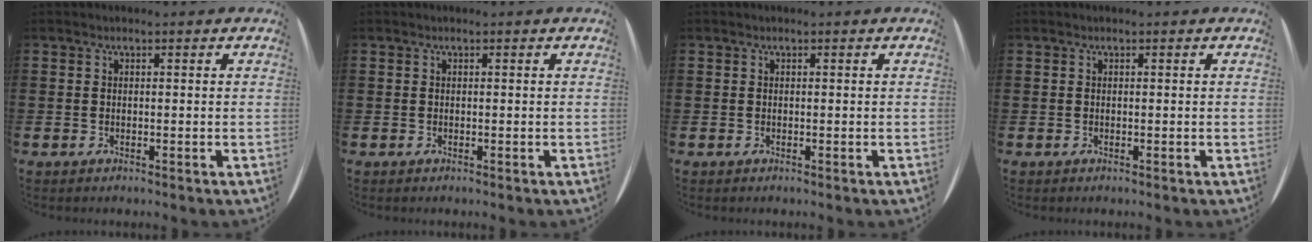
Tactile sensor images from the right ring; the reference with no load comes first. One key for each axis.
{"total": 0.0}
{"total": 0.0}
{"total": 0.0}